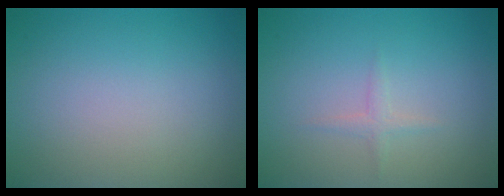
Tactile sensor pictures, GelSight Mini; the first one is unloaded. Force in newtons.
{"total": 0.9, "press": 0.9, "slide": 0.0}